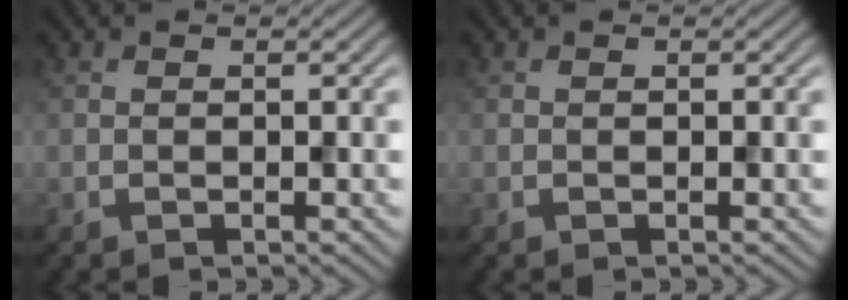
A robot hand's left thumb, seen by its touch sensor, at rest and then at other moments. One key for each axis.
{"total": 0.0}